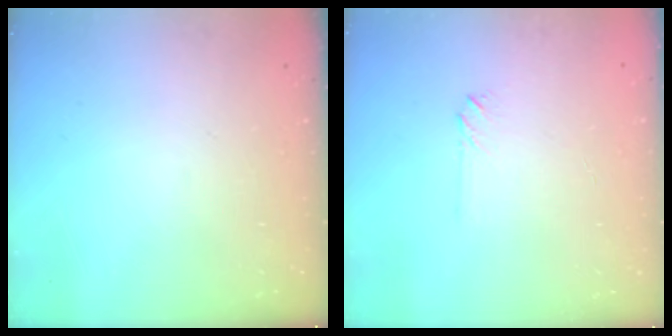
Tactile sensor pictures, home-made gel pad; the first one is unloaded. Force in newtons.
{"total": 2.0, "press": 2.0, "slide": 0.3}